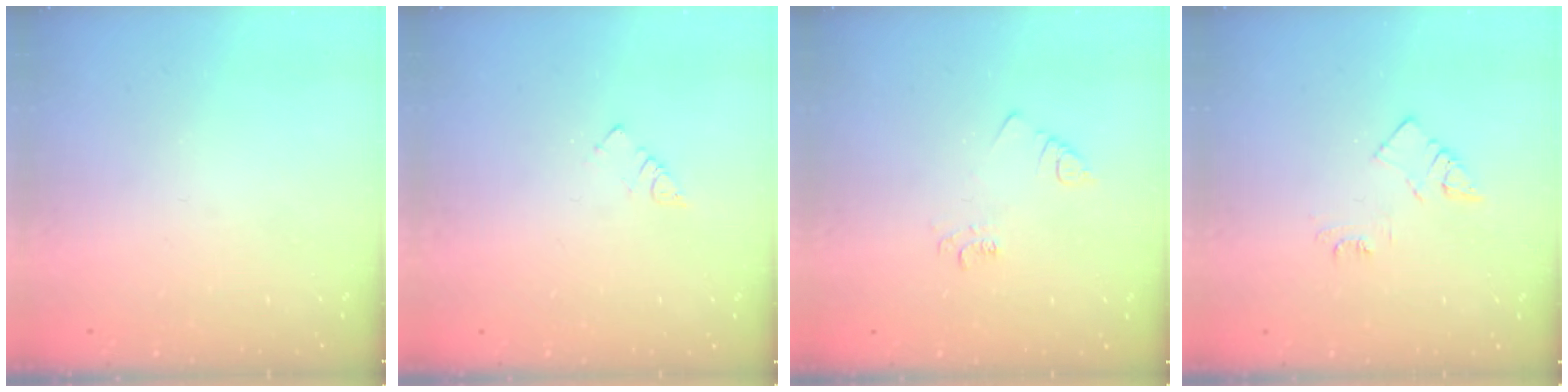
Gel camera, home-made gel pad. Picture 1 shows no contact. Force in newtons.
{"total": 2.3, "press": 2.3, "slide": 0.4}
{"total": 3.3, "press": 3.3, "slide": 0.4}
{"total": 5.5, "press": 5.4, "slide": 0.7}